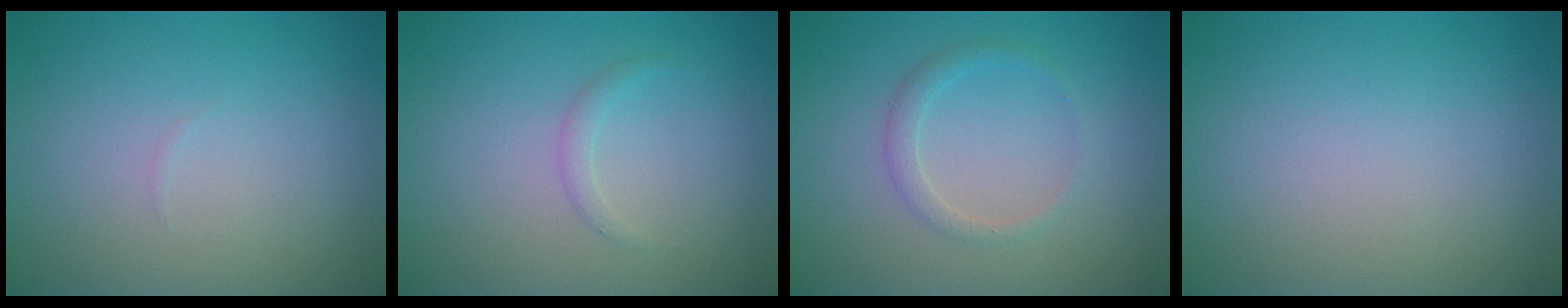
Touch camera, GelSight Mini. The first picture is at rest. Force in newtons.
{"total": 0.9, "press": 0.9, "slide": 0.0}
{"total": 1.5, "press": 1.4, "slide": 0.0}
{"total": 0.0}